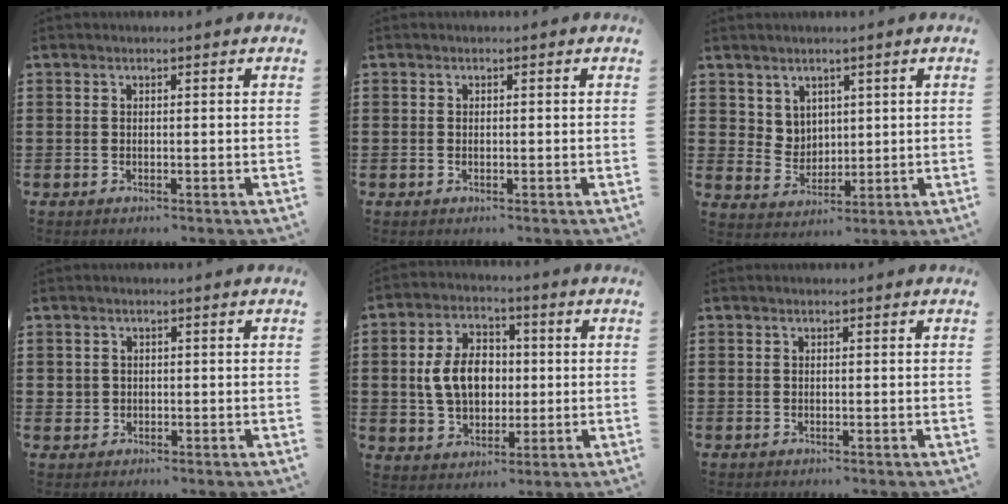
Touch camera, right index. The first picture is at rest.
{"total": 0.0}
{"total": 4.4, "force": [2.9, 3.2, 0.5], "torque": [-0.028, 0.002, 0.056]}
{"total": 1.3, "force": [0.2, 1.2, 0.1], "torque": [-0.005, 0.009, 0.003]}
{"total": 8.9, "force": [0.3, 6.4, 6.2], "torque": [-0.143, 0.013, -0.001]}
{"total": 0.0}